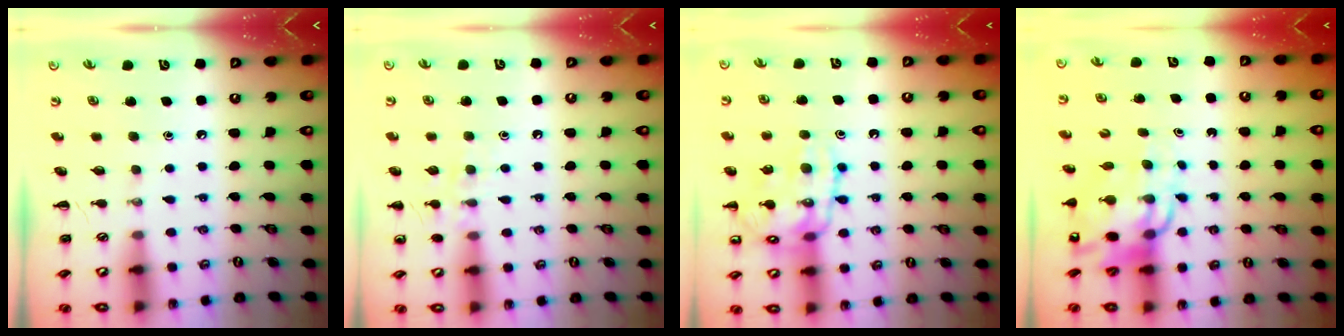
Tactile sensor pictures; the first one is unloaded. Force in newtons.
{"total": 7.9, "press": 7.8, "slide": 1.6}
{"total": 15.3, "press": 15.2, "slide": 1.5}
{"total": 11.7, "press": 11.2, "slide": 3.6}